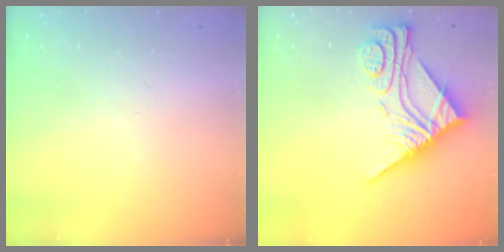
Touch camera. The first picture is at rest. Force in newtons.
{"total": 11.3, "press": 11.2, "slide": 1.4}